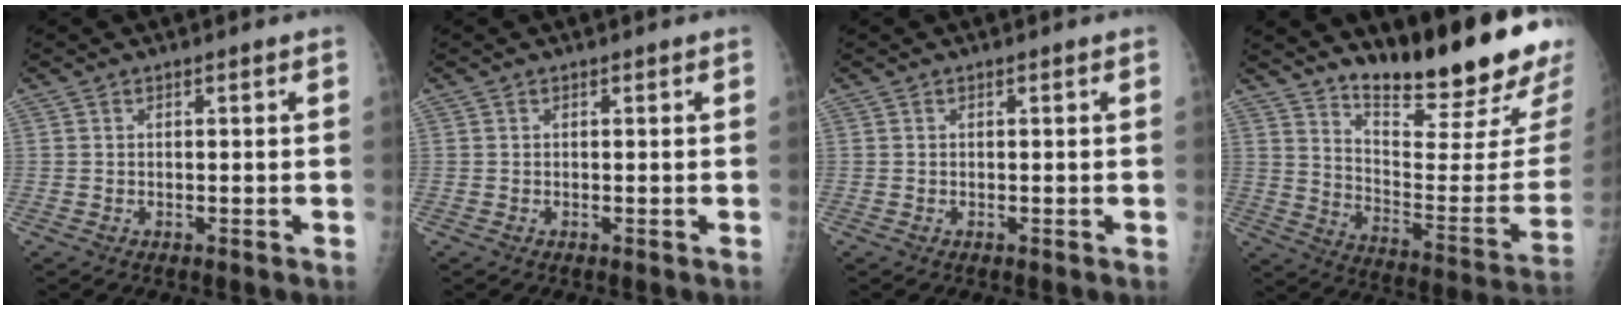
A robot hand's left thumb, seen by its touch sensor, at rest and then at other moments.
{"total": 0.0}
{"total": 0.0}
{"total": 24.6, "force": [18.5, 4.8, 15.4], "torque": [-0.205, -0.131, 0.274]}